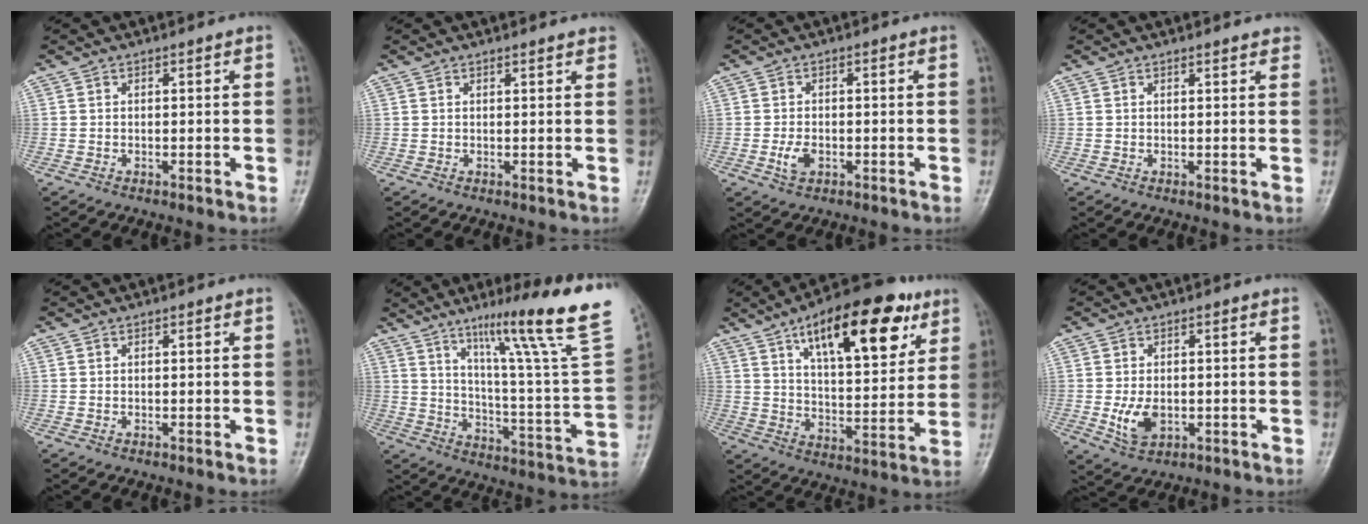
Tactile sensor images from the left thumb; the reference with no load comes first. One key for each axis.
{"total": 1.7, "fx": 1.5, "fy": 0.4, "fz": 0.7, "tx": -0.002, "ty": -0.003, "tz": 0.016}
{"total": 3.0, "fx": -0.9, "fy": 1.9, "fz": 2.2, "tx": -0.042, "ty": 0.002, "tz": -0.016}
{"total": 2.2, "fx": 2.0, "fy": 0.6, "fz": 0.8, "tx": 0.001, "ty": -0.004, "tz": 0.017}
{"total": 0.0}
{"total": 25.2, "fx": 15.3, "fy": 1.4, "fz": 20.0, "tx": -0.280, "ty": -0.062, "tz": 0.235}
{"total": 21.8, "fx": 11.2, "fy": 8.9, "fz": 16.6, "tx": -0.215, "ty": -0.030, "tz": 0.176}
{"total": 5.5, "fx": -0.9, "fy": 3.6, "fz": 4.1, "tx": -0.072, "ty": -0.005, "tz": -0.008}